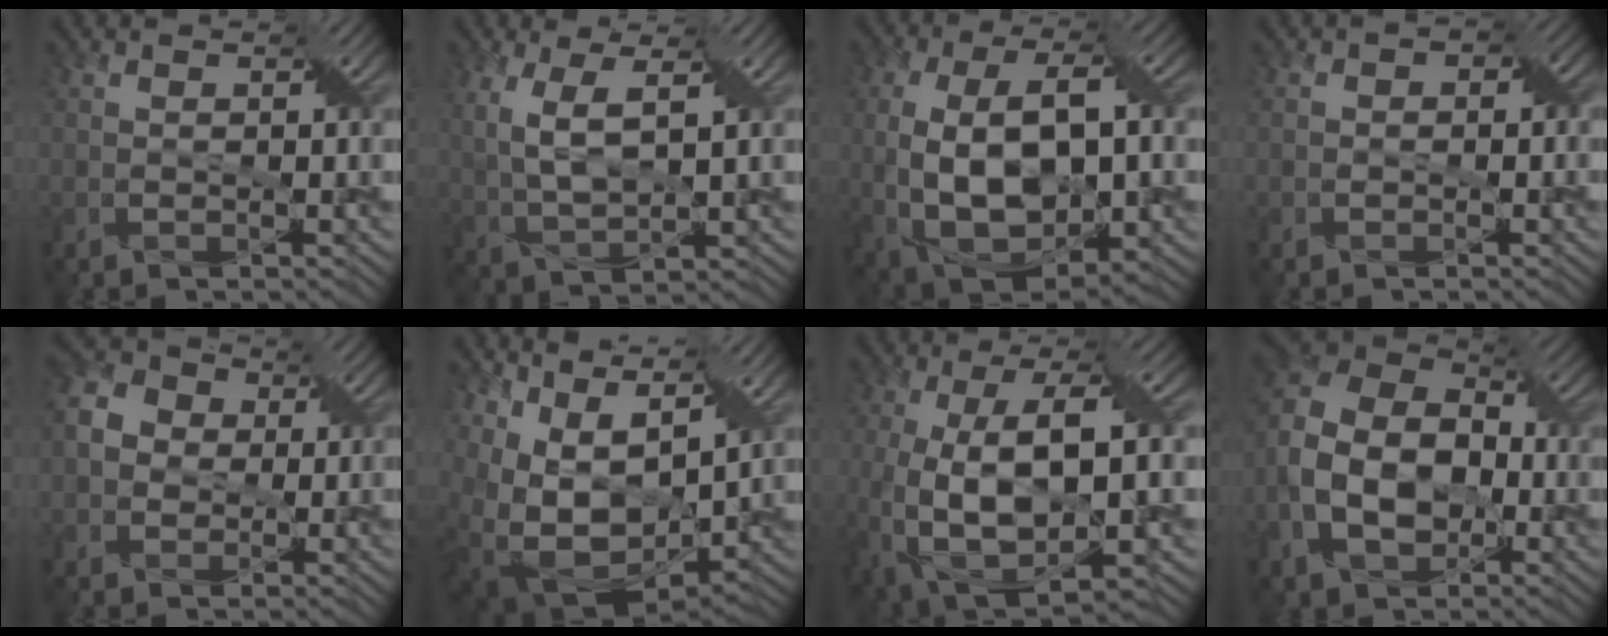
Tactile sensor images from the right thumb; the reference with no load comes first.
{"total": 7.2, "force": [2.2, 3.2, 6.1], "torque": [-0.148, 0.005, 0.045]}
{"total": 14.4, "force": [-0.8, 7.9, 12.0], "torque": [-0.241, 0.001, -0.004]}
{"total": 2.1, "force": [-0.2, 1.6, 1.4], "torque": [-0.019, -0.001, -0.005]}
{"total": 5.7, "force": [-0.2, 5.1, 2.7], "torque": [-0.073, 0.007, -0.010]}
{"total": 15.0, "force": [3.4, 9.6, 10.9], "torque": [-0.233, -0.002, 0.099]}
{"total": 13.9, "force": [-2.2, 6.0, 12.3], "torque": [-0.249, -0.005, -0.030]}
{"total": 14.9, "force": [-3.0, 10.3, 10.3], "torque": [-0.240, -0.013, -0.042]}